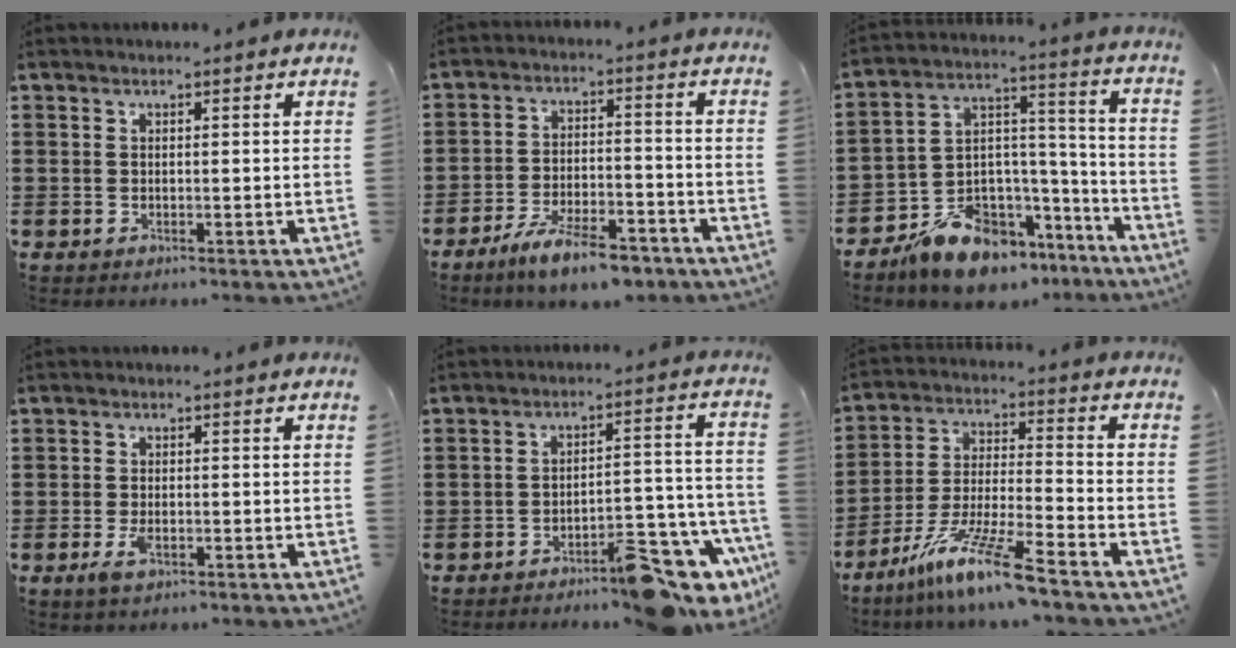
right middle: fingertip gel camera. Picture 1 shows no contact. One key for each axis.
{"total": 8.6, "fx": -7.0, "fy": 1.6, "fz": 4.8, "tx": -0.093, "ty": 0.008, "tz": -0.132}
{"total": 11.0, "fx": -8.8, "fy": 5.8, "fz": 3.3, "tx": -0.069, "ty": 0.035, "tz": -0.160}
{"total": 2.9, "fx": -1.1, "fy": 1.3, "fz": 2.4, "tx": -0.057, "ty": -0.005, "tz": -0.023}
{"total": 10.9, "fx": -8.6, "fy": 2.8, "fz": 6.0, "tx": -0.067, "ty": 0.024, "tz": -0.158}
{"total": 11.4, "fx": -8.6, "fy": 0.4, "fz": 7.4, "tx": -0.148, "ty": 0.004, "tz": -0.169}